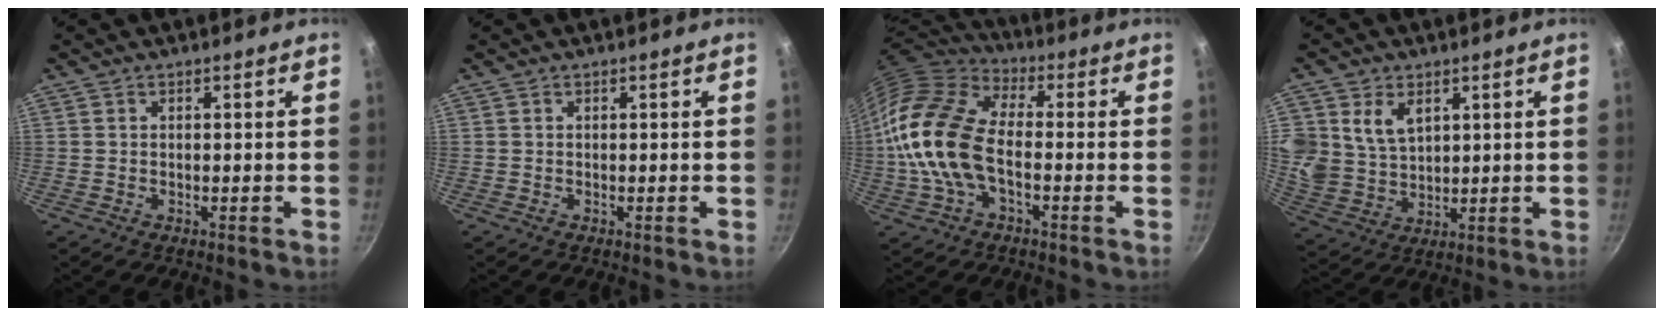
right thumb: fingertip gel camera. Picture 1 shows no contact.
{"total": 0.0}
{"total": 17.4, "force": [-2.2, 9.8, 14.3], "torque": [-0.267, 0.029, -0.057]}
{"total": 9.7, "force": [3.9, 7.1, 5.2], "torque": [-0.089, -0.023, 0.086]}